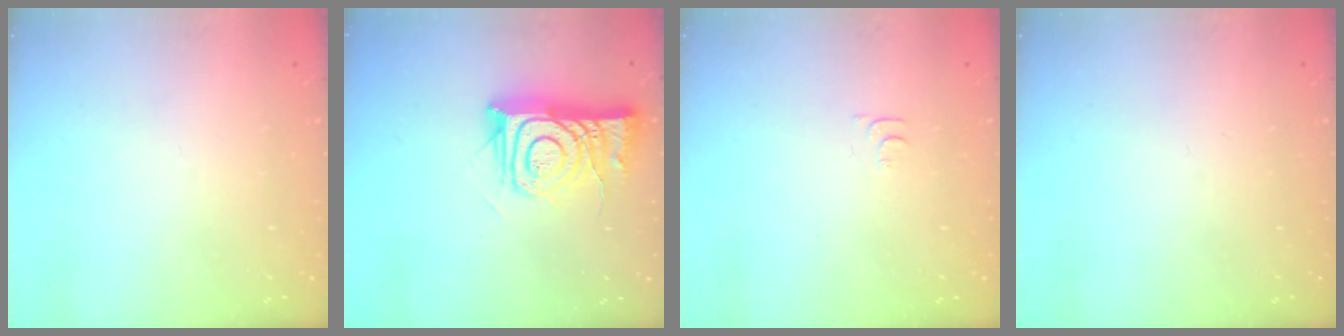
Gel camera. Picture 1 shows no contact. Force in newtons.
{"total": 11.6, "press": 11.5, "slide": 1.0}
{"total": 4.6, "press": 4.5, "slide": 0.7}
{"total": 0.0}